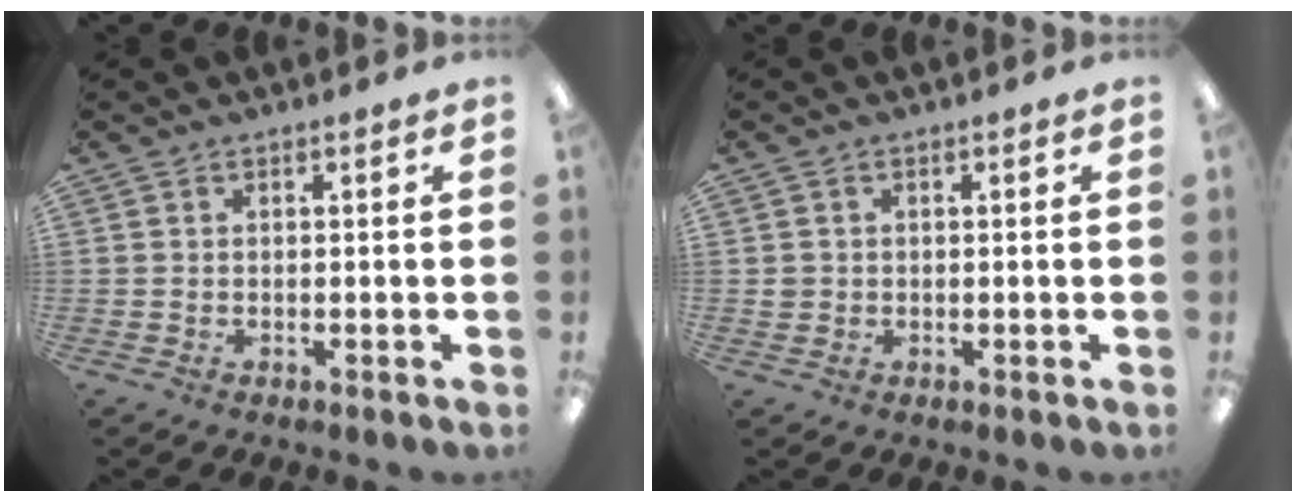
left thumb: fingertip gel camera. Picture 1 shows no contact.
{"total": 1.5, "force": [0.1, 1.5, 0.4], "torque": [-0.008, 0.004, 0.001]}